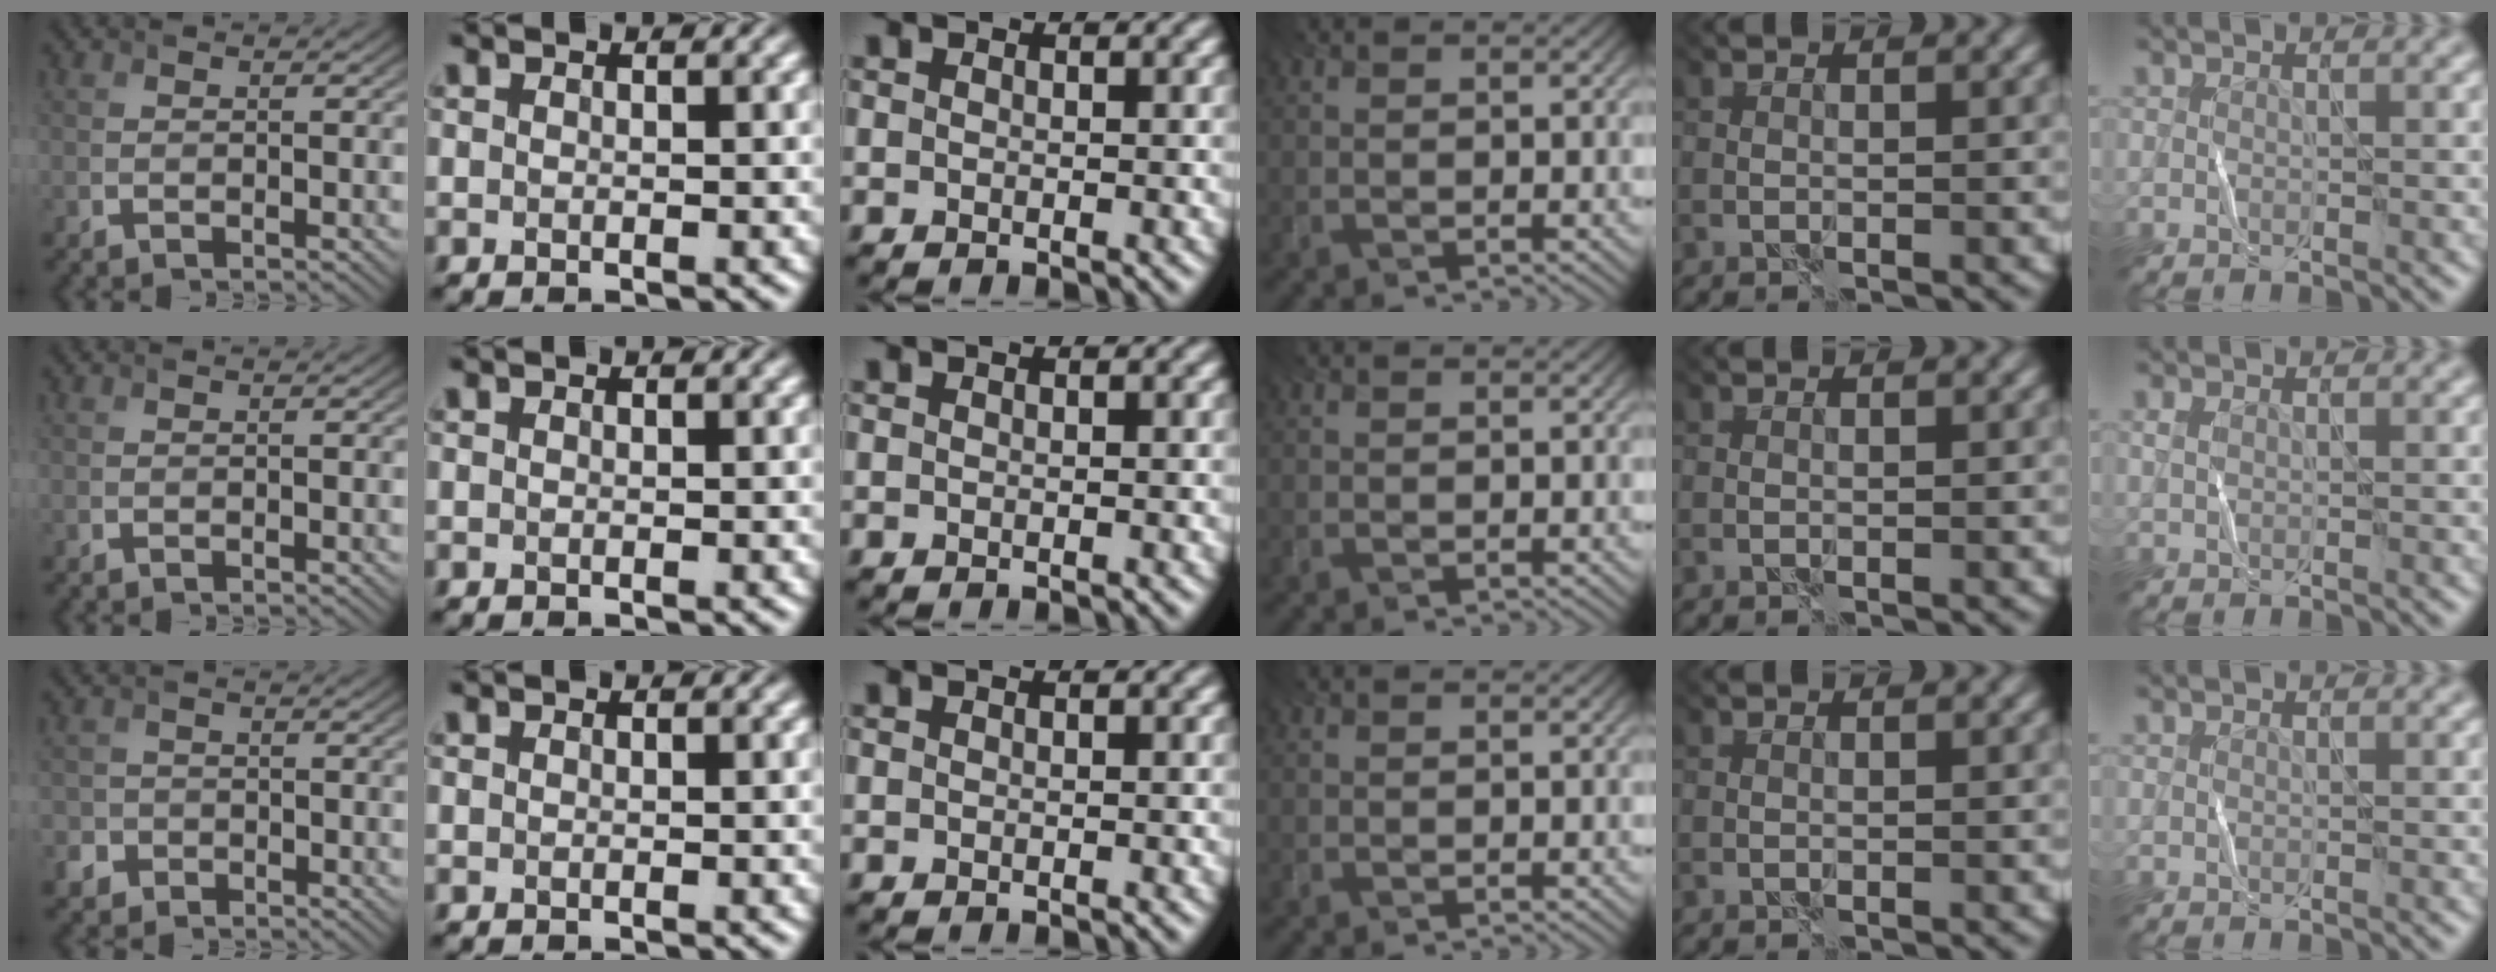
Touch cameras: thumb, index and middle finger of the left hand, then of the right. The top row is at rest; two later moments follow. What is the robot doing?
{"motion": "fold", "object": "bandana"}